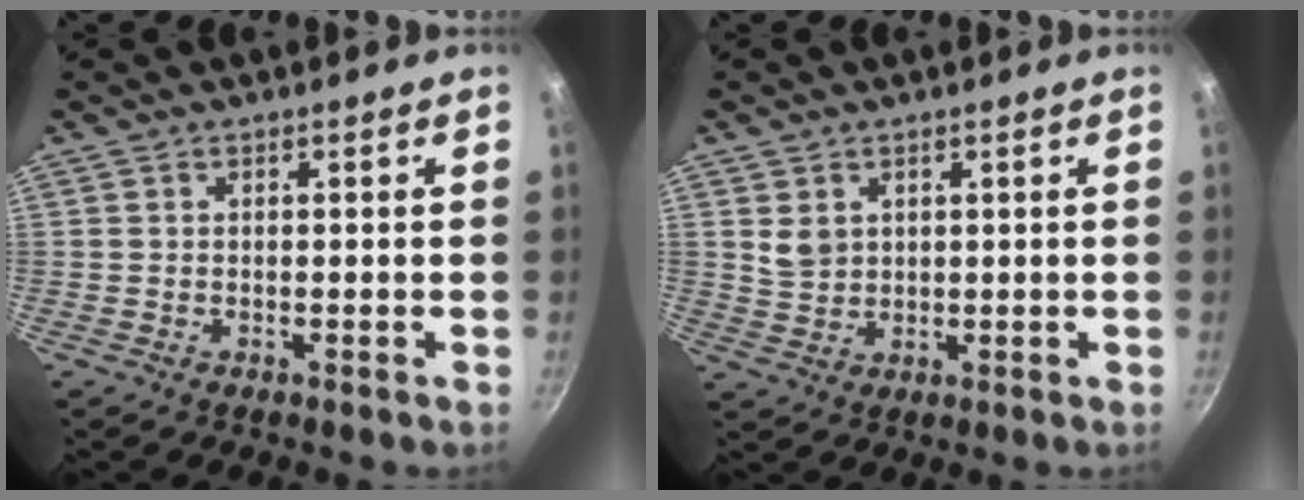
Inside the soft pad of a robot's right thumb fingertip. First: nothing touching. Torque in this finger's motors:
{"motor_torque": [0.13, 0.04, -0.26, 0.49, -0.12]}